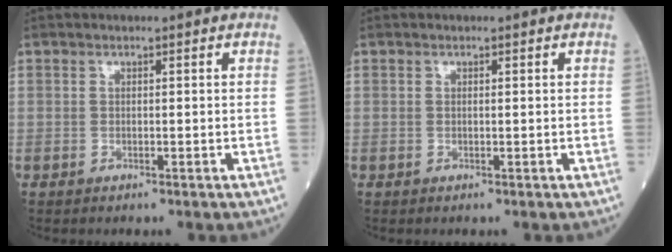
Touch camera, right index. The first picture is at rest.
{"total": 0.0}